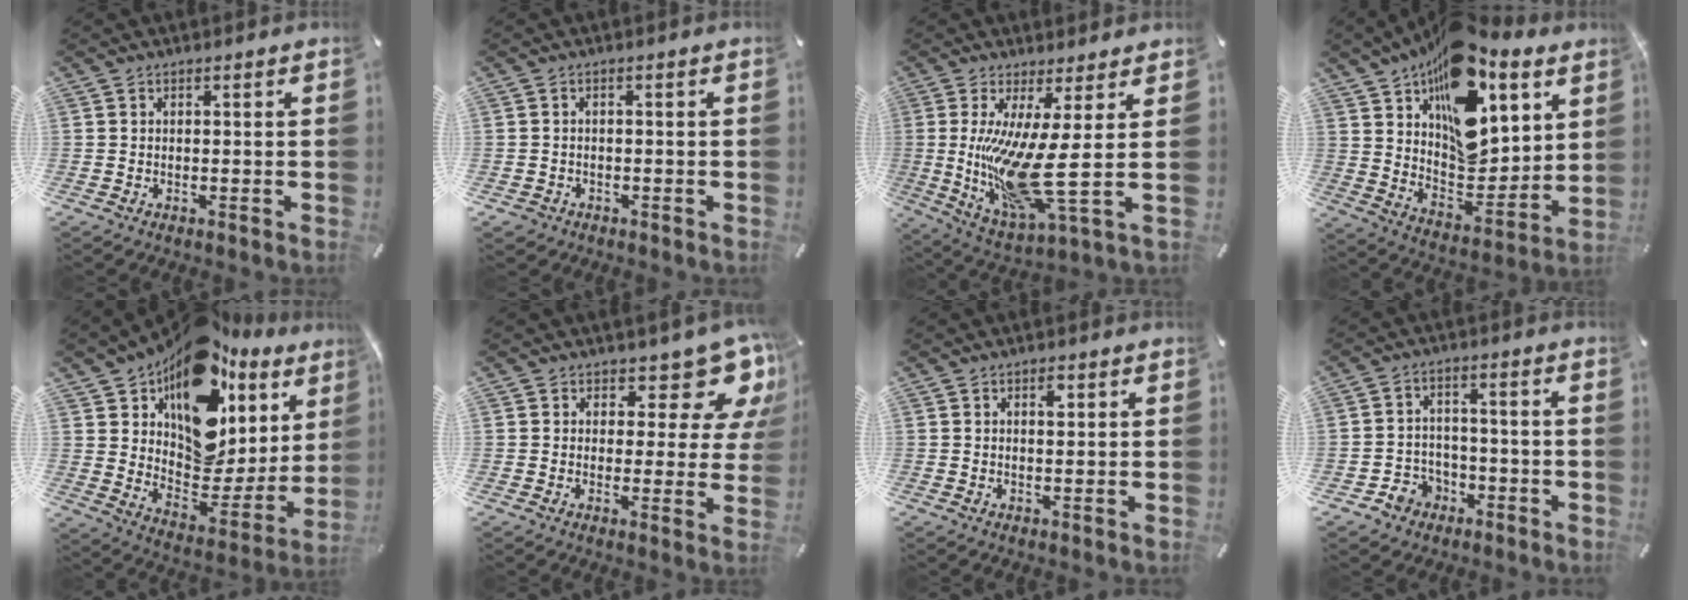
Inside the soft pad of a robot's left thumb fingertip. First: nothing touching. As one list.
[{"total": 1.7, "force": [-0.9, 1.4, 0.4], "torque": [-0.009, 0.006, -0.021]}, {"total": 16.8, "force": [0.9, 3.2, 16.5], "torque": [-0.325, -0.043, 0.019]}, {"total": 21.9, "force": [11.9, 12.7, 13.3], "torque": [-0.188, -0.082, 0.211]}, {"total": 18.9, "force": [11.3, 12.1, 9.2], "torque": [-0.115, -0.112, 0.199]}, {"total": 11.3, "force": [7.6, 5.4, 6.5], "torque": [-0.073, -0.062, 0.129]}, {"total": 2.1, "force": [1.0, 1.0, 1.6], "torque": [-0.019, -0.005, 0.014]}, {"total": 6.0, "force": [-2.9, 5.0, 1.5], "torque": [-0.036, 0.017, -0.053]}]